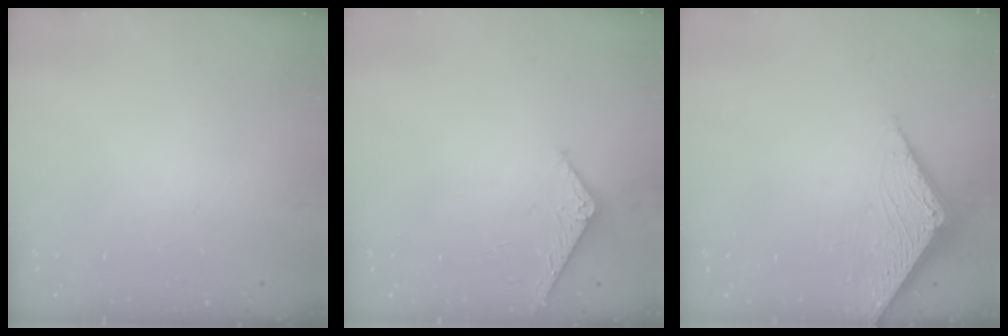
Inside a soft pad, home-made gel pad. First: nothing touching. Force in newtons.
{"total": 4.5, "press": 4.5, "slide": 0.5}
{"total": 4.0, "press": 4.0, "slide": 0.5}